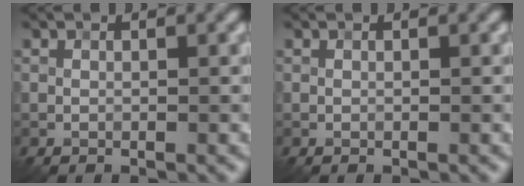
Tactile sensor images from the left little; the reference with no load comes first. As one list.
[{"total": 0.0}]